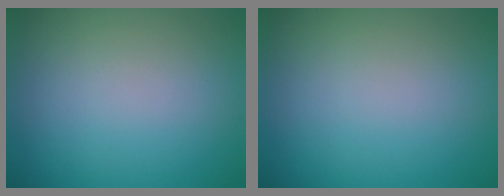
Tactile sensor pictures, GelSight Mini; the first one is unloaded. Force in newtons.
{"total": 0.0}